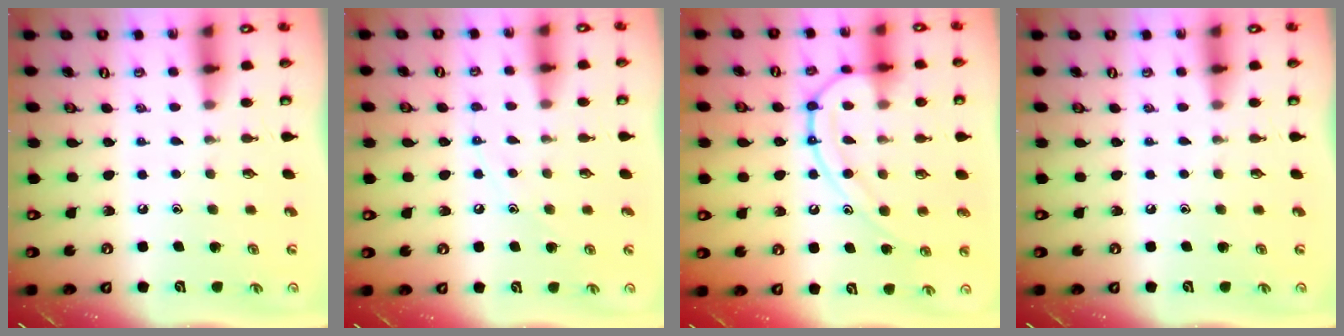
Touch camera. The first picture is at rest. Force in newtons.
{"total": 6.0, "press": 5.9, "slide": 0.6}
{"total": 12.7, "press": 12.7, "slide": 0.9}
{"total": 0.0}